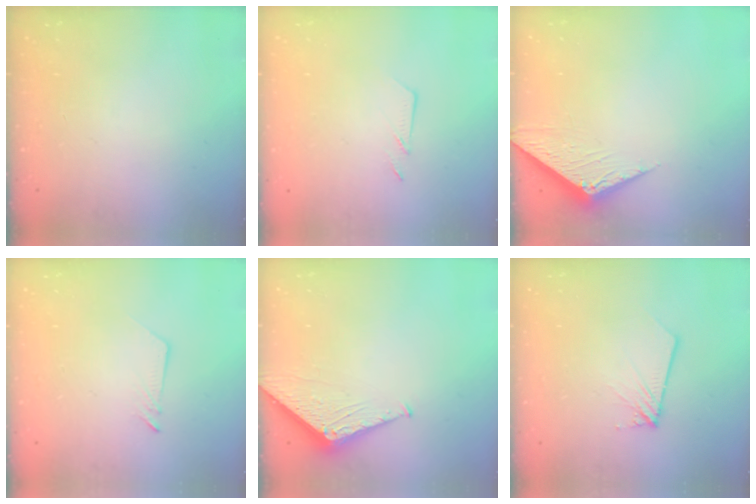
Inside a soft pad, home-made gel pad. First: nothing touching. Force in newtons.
{"total": 4.2, "press": 4.2, "slide": 0.5}
{"total": 4.7, "press": 4.7, "slide": 0.3}
{"total": 2.5, "press": 2.5, "slide": 0.2}
{"total": 3.8, "press": 3.8, "slide": 0.5}
{"total": 2.7, "press": 2.7, "slide": 0.2}